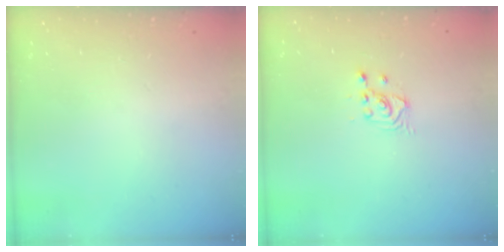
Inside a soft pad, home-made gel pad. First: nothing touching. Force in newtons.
{"total": 2.7, "press": 2.7, "slide": 0.2}